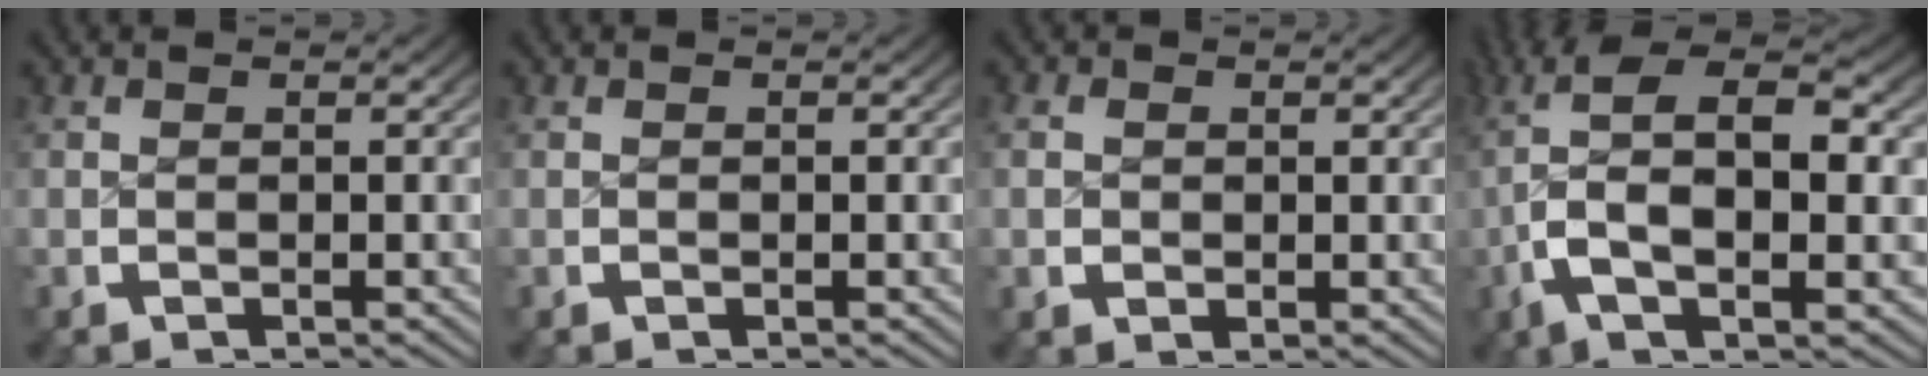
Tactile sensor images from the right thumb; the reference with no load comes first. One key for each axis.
{"total": 0.0}
{"total": 1.7, "fx": 0.3, "fy": 1.3, "fz": 1.0, "tx": -0.021, "ty": -0.007, "tz": 0.010}
{"total": 11.2, "fx": 0.8, "fy": 5.7, "fz": 9.6, "tx": -0.203, "ty": -0.018, "tz": 0.018}